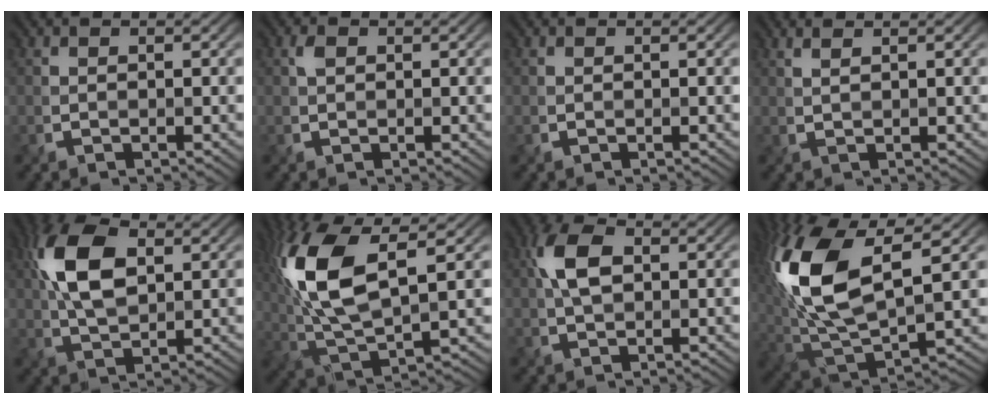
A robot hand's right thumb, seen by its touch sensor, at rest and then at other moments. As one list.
[{"total": 1.1, "force": [0.5, 0.7, 0.7], "torque": [-0.018, 0.002, 0.011]}, {"total": 0.0}, {"total": 2.0, "force": [1.3, 0.5, 1.4], "torque": [-0.016, 0.001, 0.012]}, {"total": 10.3, "force": [2.7, 5.5, 8.3], "torque": [-0.192, 0.012, 0.047]}, {"total": 13.8, "force": [3.6, 5.9, 11.9], "torque": [-0.285, 0.011, 0.077]}, {"total": 5.7, "force": [1.1, 3.2, 4.5], "torque": [-0.099, 0.011, 0.019]}, {"total": 17.0, "force": [4.4, 8.4, 14.1], "torque": [-0.335, 0.008, 0.089]}]